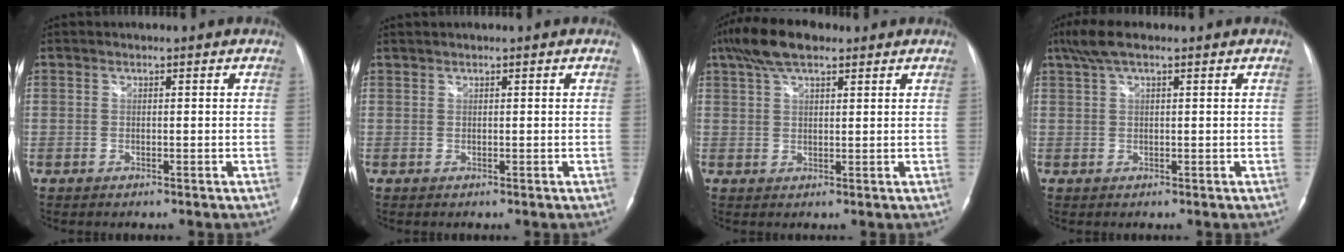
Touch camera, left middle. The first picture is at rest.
{"total": 1.3, "force": [1.3, -0.2, 0.4], "torque": [-0.012, 0.014, 0.031]}
{"total": 8.0, "force": [5.5, 2.6, 5.2], "torque": [-0.109, 0.026, 0.098]}
{"total": 4.5, "force": [3.0, 1.0, 3.2], "torque": [-0.076, 0.029, 0.058]}